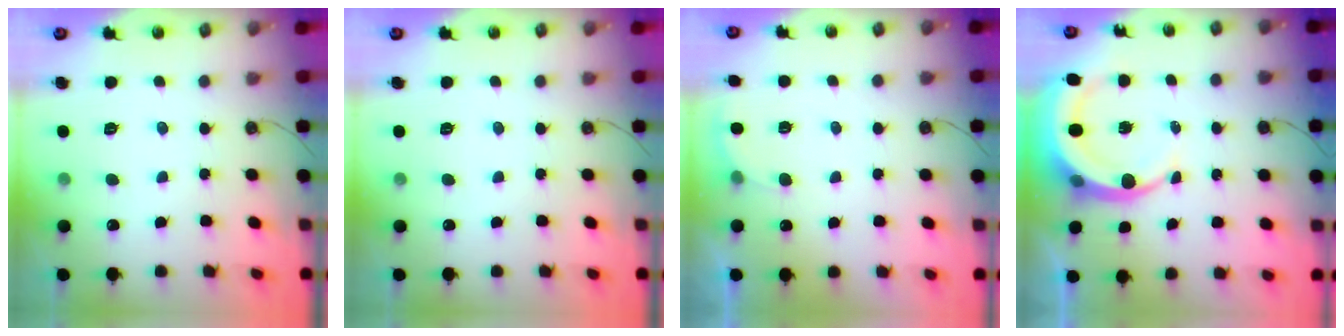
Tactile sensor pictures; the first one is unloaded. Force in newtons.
{"total": 0.0}
{"total": 3.0, "press": 2.8, "slide": 1.0}
{"total": 8.3, "press": 8.1, "slide": 1.6}